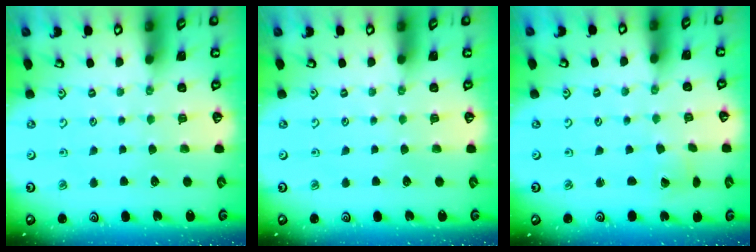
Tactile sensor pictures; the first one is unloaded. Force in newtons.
{"total": 0.0}
{"total": 2.4, "press": 2.4, "slide": 0.2}